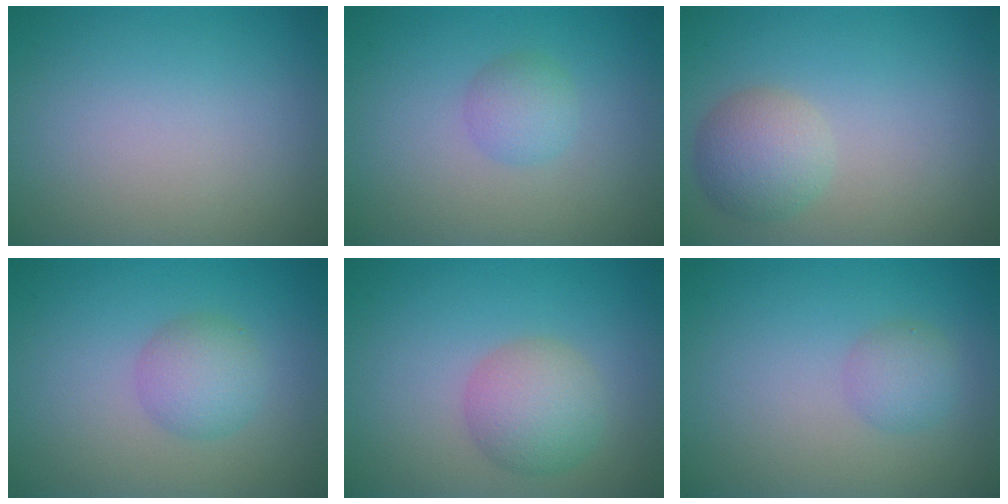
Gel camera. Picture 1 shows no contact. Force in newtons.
{"total": 1.8, "press": 1.8, "slide": 0.0}
{"total": 3.4, "press": 3.4, "slide": 0.1}
{"total": 2.9, "press": 2.9, "slide": 0.0}
{"total": 3.9, "press": 3.9, "slide": 0.1}
{"total": 1.9, "press": 1.9, "slide": 0.1}